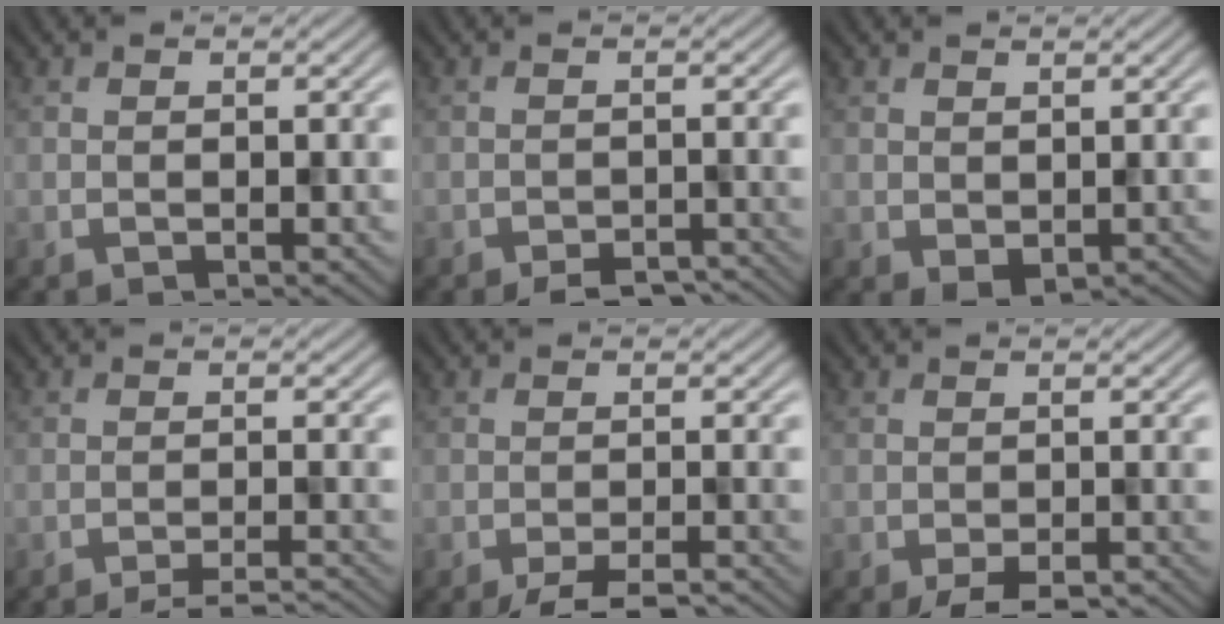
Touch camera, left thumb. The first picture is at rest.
{"total": 4.4, "force": [-3.7, 1.3, 2.1], "torque": [-0.030, -0.005, -0.056]}
{"total": 1.9, "force": [-0.4, 1.3, 1.3], "torque": [-0.030, -0.009, -0.003]}
{"total": 5.2, "force": [-4.5, 0.5, 2.6], "torque": [-0.044, 0.004, -0.075]}
{"total": 4.6, "force": [-3.7, 0.7, 2.7], "torque": [-0.043, 0.001, -0.063]}
{"total": 4.6, "force": [-3.4, 1.3, 2.8], "torque": [-0.041, -0.004, -0.055]}